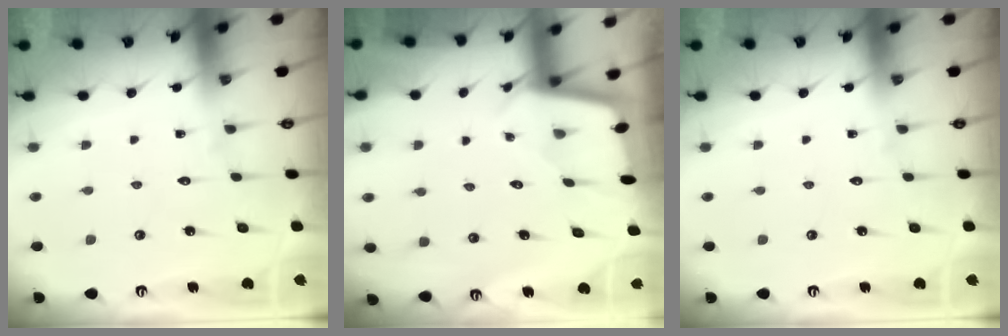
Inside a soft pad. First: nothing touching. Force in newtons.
{"total": 1.9, "press": 1.9, "slide": 0.2}
{"total": 0.0}